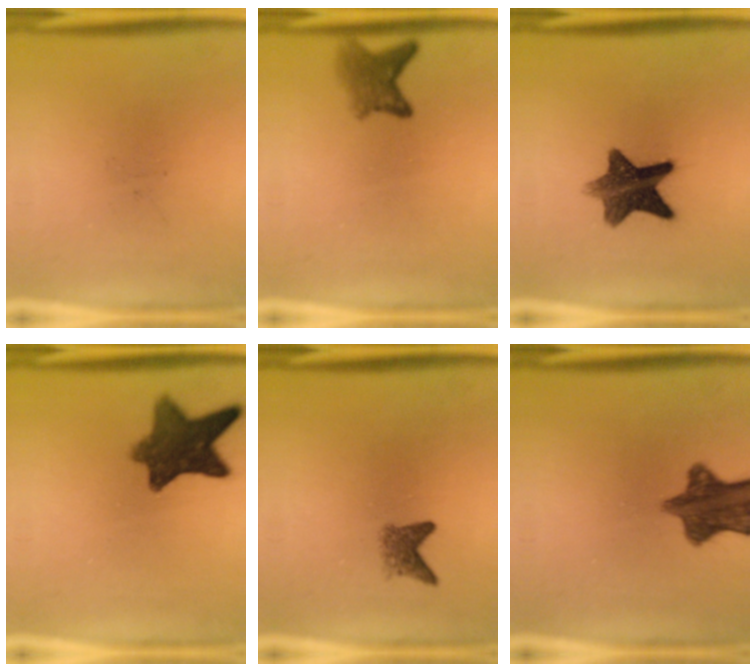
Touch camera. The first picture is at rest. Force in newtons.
{"total": 3.7}
{"total": 10.5}
{"total": 9.8}
{"total": 2.3}
{"total": 10.1}